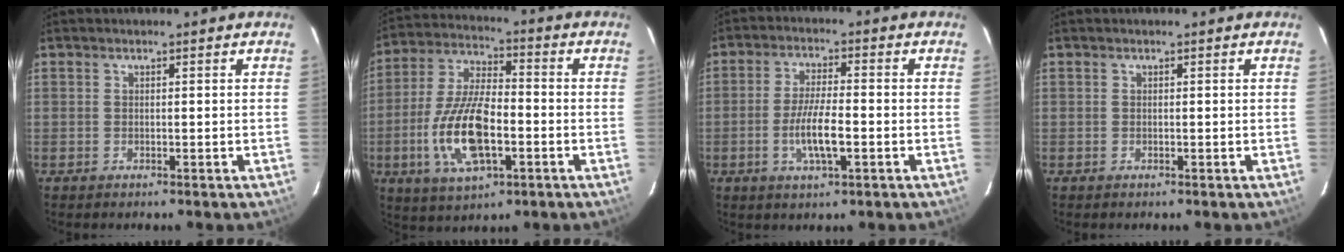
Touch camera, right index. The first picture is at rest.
{"total": 15.5, "force": [-4.3, 6.3, 13.5], "torque": [-0.287, -0.005, -0.080]}
{"total": 7.3, "force": [-2.2, 1.7, 6.8], "torque": [-0.133, -0.006, -0.041]}
{"total": 0.0}